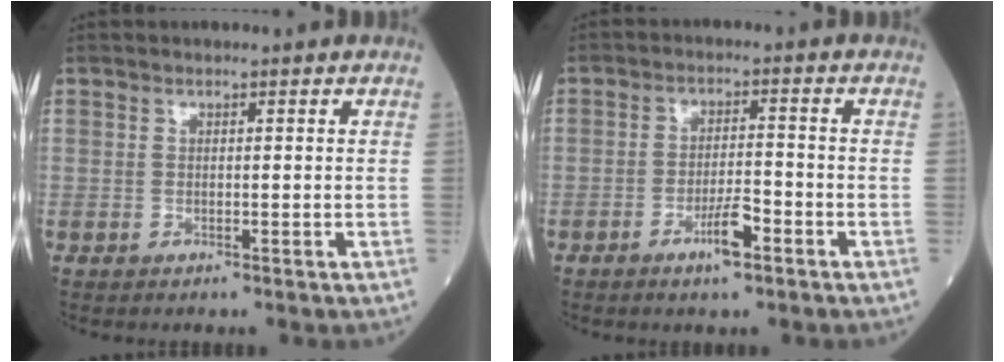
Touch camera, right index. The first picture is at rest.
{"total": 4.7, "force": [-2.7, 0.7, 3.8], "torque": [-0.069, 0.000, -0.048]}